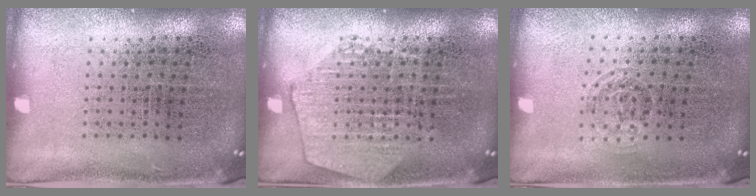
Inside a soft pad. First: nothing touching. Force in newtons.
{"total": 2.0, "press": 2.0, "slide": 0.3}
{"total": 0.7, "press": 0.5, "slide": 0.5}